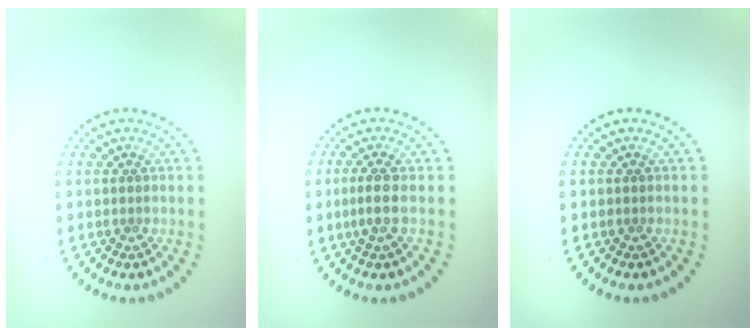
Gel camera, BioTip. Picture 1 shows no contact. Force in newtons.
{"total": 1.7, "press": 1.4, "slide": 1.0}
{"total": 0.0}